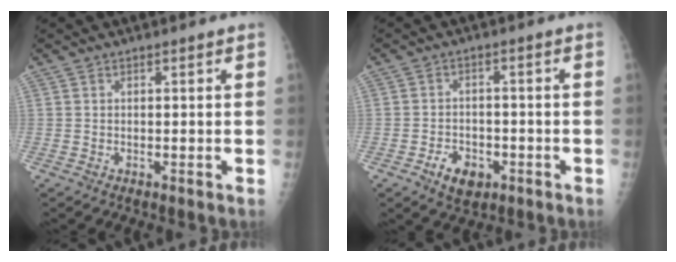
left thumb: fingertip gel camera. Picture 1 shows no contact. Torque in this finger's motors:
{"motor_torque": [-0.21, 0.22, 0.14, 0.10, 0.00]}